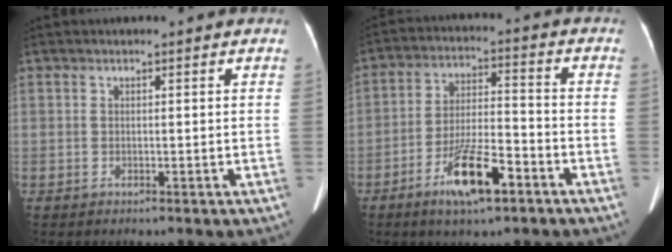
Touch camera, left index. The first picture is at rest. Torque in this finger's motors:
{"motor_torque": [1.18, 0.97, 0.19, 0.07]}